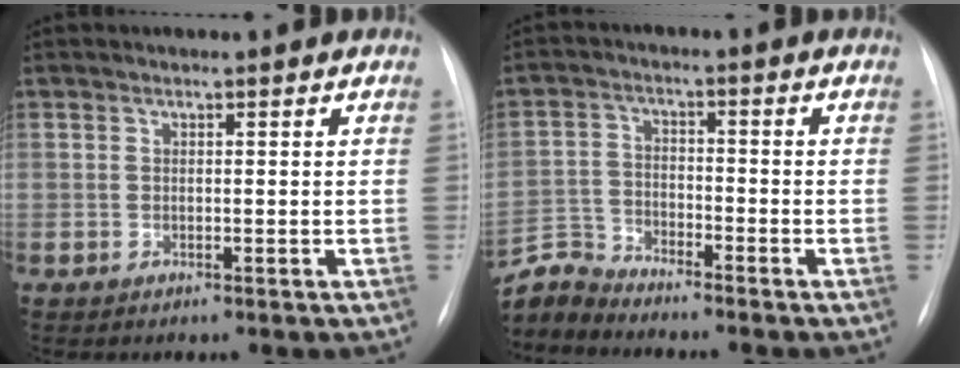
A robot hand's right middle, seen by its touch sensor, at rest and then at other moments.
{"total": 6.8, "force": [-6.8, 0.0, -0.4], "torque": [0.001, 0.006, -0.134]}